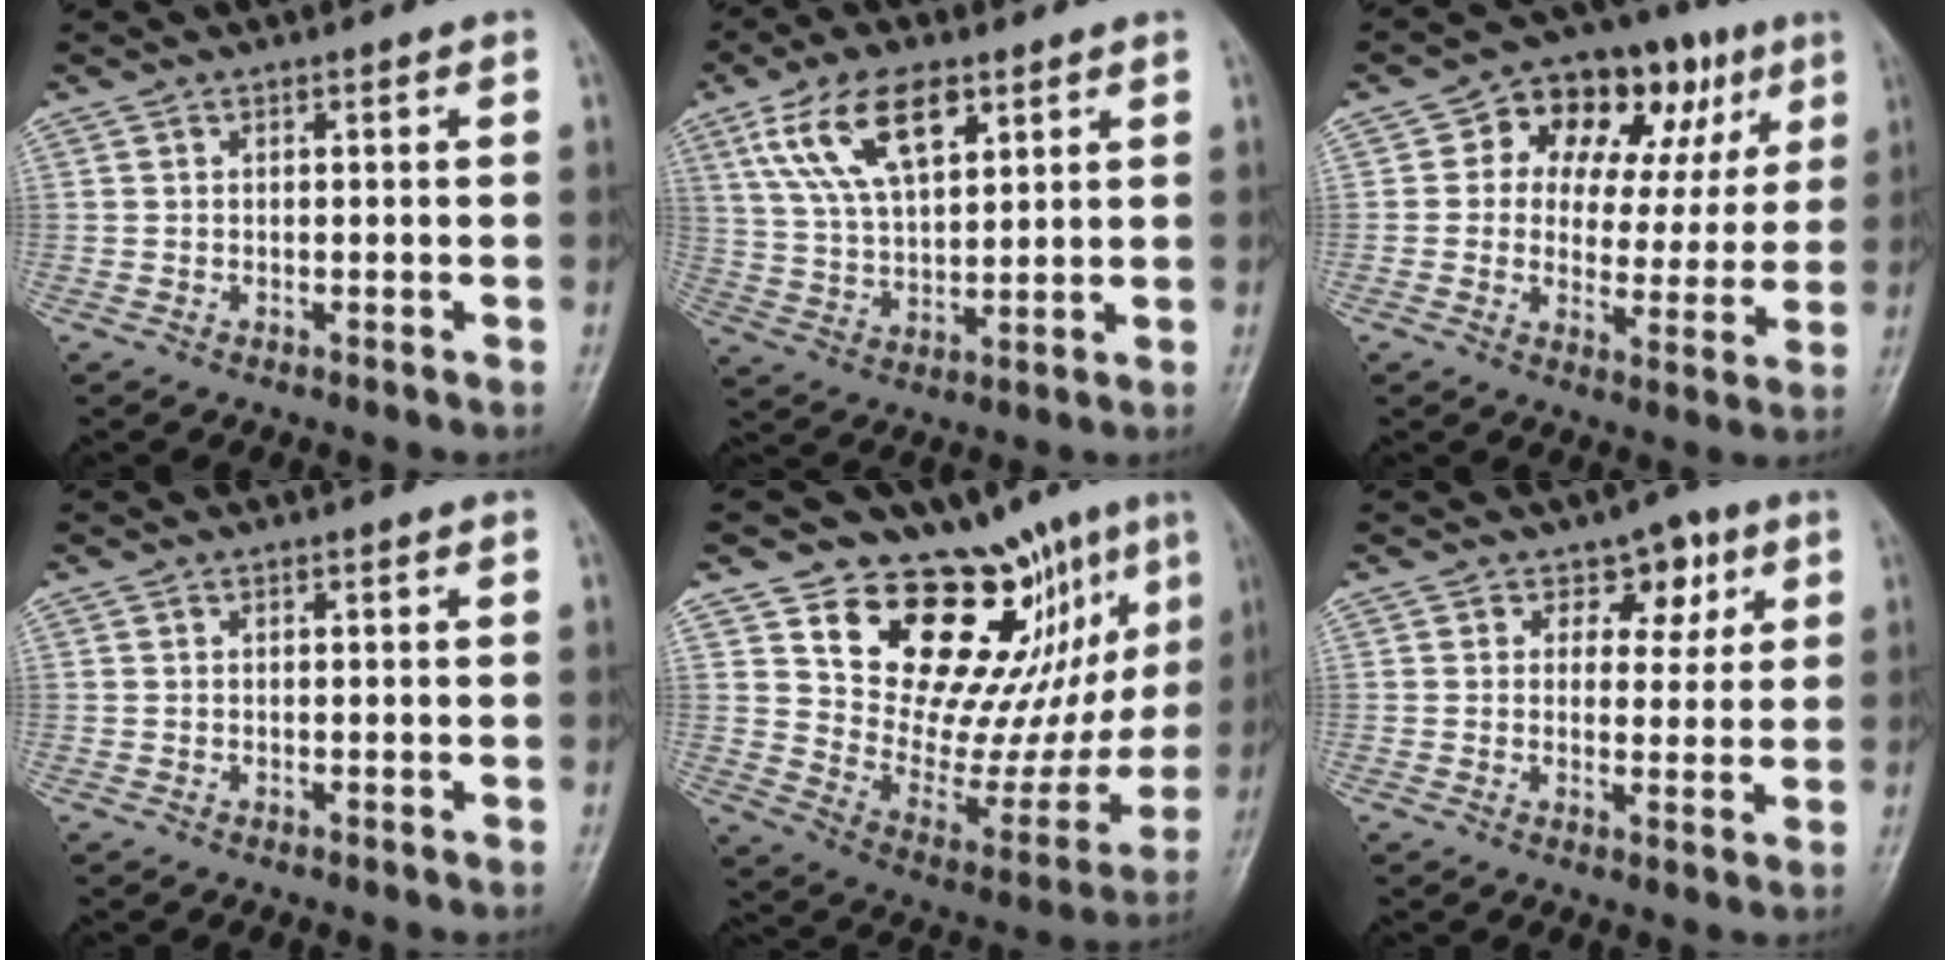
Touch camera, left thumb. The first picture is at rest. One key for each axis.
{"total": 13.4, "fx": 6.6, "fy": 6.5, "fz": 9.8, "tx": -0.167, "ty": -0.015, "tz": 0.129}
{"total": 17.8, "fx": 6.6, "fy": 11.4, "fz": 12.0, "tx": -0.106, "ty": 0.012, "tz": 0.093}
{"total": 0.0}
{"total": 21.0, "fx": 13.1, "fy": 8.8, "fz": 13.8, "tx": -0.120, "ty": -0.089, "tz": 0.218}
{"total": 5.9, "fx": 2.7, "fy": 4.2, "fz": 3.1, "tx": 0.000, "ty": -0.007, "tz": 0.032}